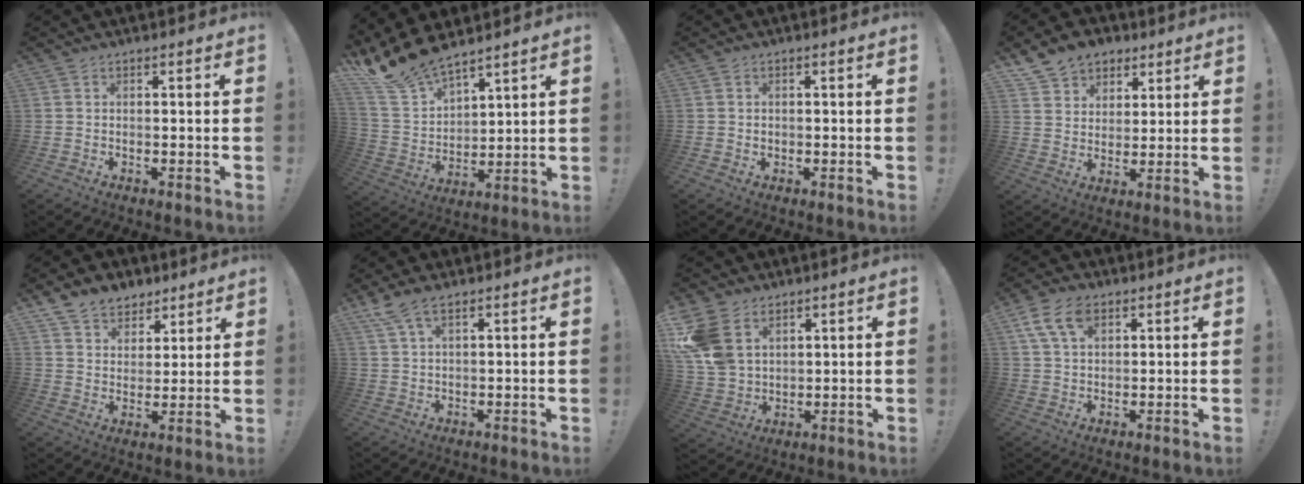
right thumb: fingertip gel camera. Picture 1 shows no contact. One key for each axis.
{"total": 13.7, "fx": 12.5, "fy": 3.8, "fz": 4.2, "tx": -0.099, "ty": -0.096, "tz": 0.232}
{"total": 0.7, "fx": 0.2, "fy": 0.6, "fz": 0.2, "tx": 0.003, "ty": 0.000, "tz": 0.002}
{"total": 10.3, "fx": 6.6, "fy": 7.5, "fz": 2.6, "tx": -0.038, "ty": -0.043, "tz": 0.131}
{"total": 9.5, "fx": 6.8, "fy": 6.3, "fz": 2.0, "tx": -0.036, "ty": -0.046, "tz": 0.135}
{"total": 5.4, "fx": 3.9, "fy": 1.4, "fz": 3.5, "tx": -0.077, "ty": -0.010, "tz": 0.074}
{"total": 13.3, "fx": 6.2, "fy": 9.5, "fz": 6.9, "tx": -0.134, "ty": -0.029, "tz": 0.125}
{"total": 9.1, "fx": 4.3, "fy": 5.4, "fz": 5.8, "tx": -0.103, "ty": -0.007, "tz": 0.081}